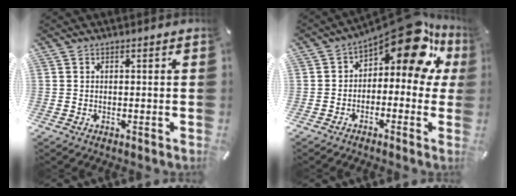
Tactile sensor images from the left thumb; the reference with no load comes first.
{"total": 15.7, "force": [8.8, 6.5, 11.2], "torque": [-0.158, -0.069, 0.145]}